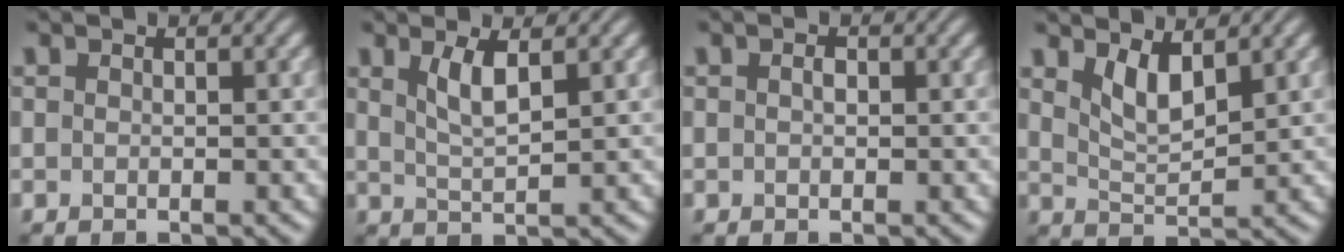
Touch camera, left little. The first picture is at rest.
{"total": 2.8, "force": [1.4, 0.7, 2.3], "torque": [-0.047, -0.005, 0.029]}
{"total": 0.7, "force": [0.1, 0.4, 0.6], "torque": [-0.012, 0.001, 0.001]}
{"total": 3.2, "force": [1.9, 1.1, 2.3], "torque": [-0.049, -0.011, 0.041]}